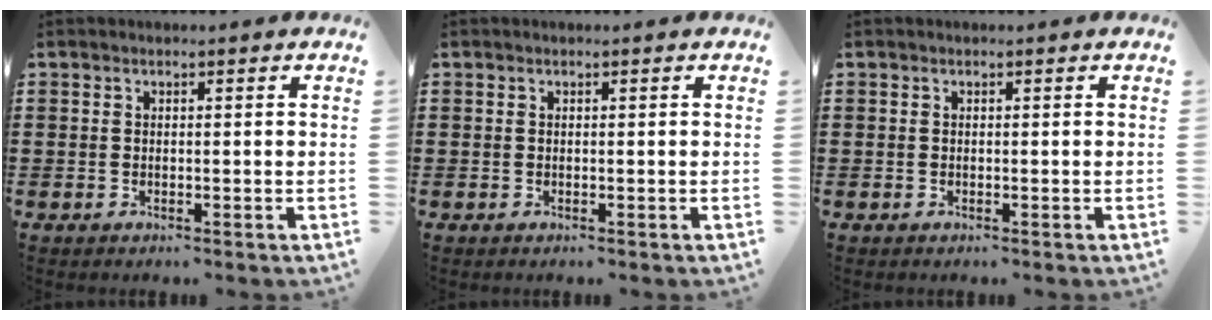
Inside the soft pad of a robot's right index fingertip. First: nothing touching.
{"total": 0.0}
{"total": 0.0}